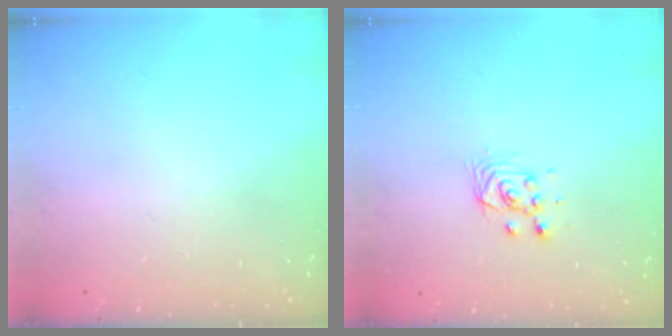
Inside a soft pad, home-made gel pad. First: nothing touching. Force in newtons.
{"total": 4.7, "press": 4.6, "slide": 1.2}